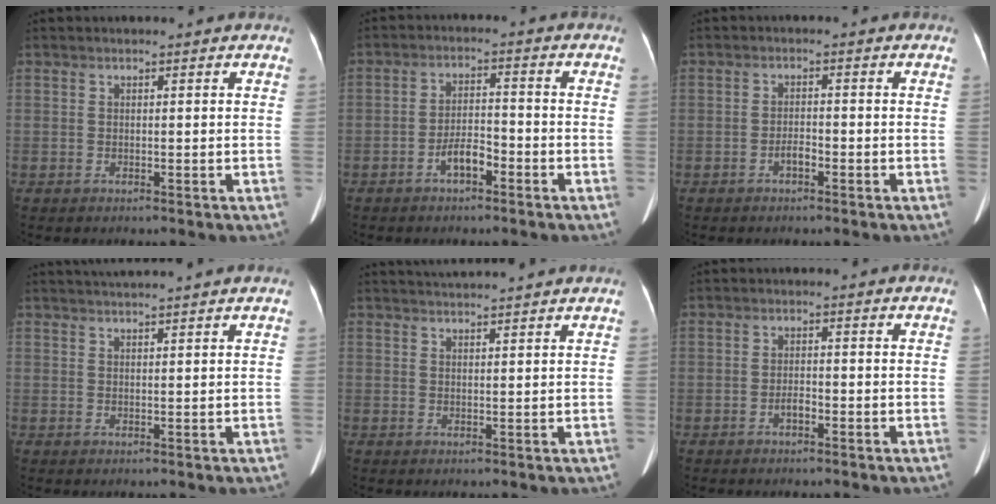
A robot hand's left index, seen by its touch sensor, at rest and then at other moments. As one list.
[{"total": 4.1, "force": [-2.5, 1.5, 2.9], "torque": [-0.057, 0.012, -0.044]}, {"total": 1.8, "force": [-1.2, 0.6, 1.2], "torque": [-0.020, 0.003, -0.019]}, {"total": 5.3, "force": [4.7, -1.0, 2.2], "torque": [-0.028, 0.026, 0.066]}, {"total": 5.6, "force": [5.2, -1.0, 1.7], "torque": [-0.023, 0.025, 0.072]}, {"total": 1.5, "force": [-1.0, 0.5, 1.1], "torque": [-0.018, 0.003, -0.016]}]